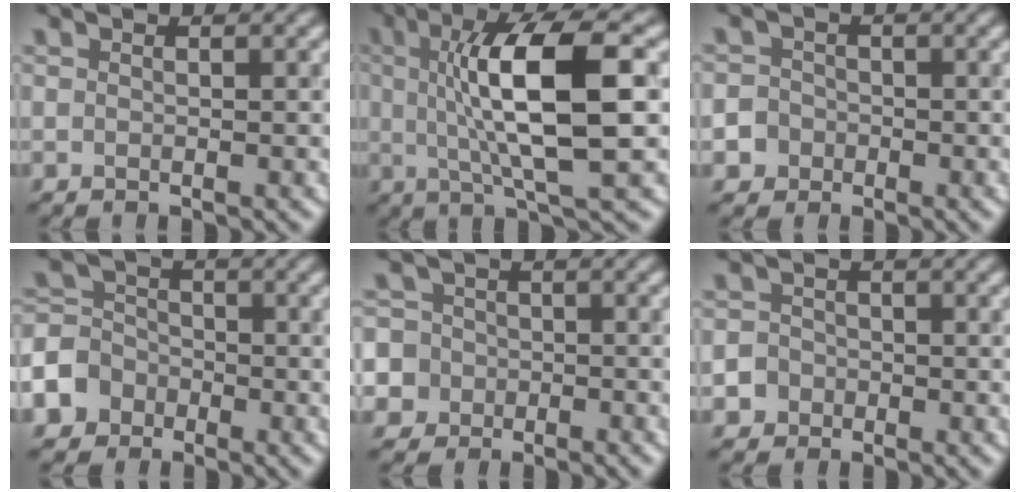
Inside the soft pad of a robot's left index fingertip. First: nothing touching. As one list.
[{"total": 9.9, "force": [1.1, 2.5, 9.5], "torque": [-0.150, 0.003, 0.022]}, {"total": 4.3, "force": [-1.8, 3.9, 0.8], "torque": [0.006, 0.001, -0.052]}, {"total": 7.1, "force": [-3.7, 5.9, 1.5], "torque": [-0.030, -0.010, -0.091]}, {"total": 7.6, "force": [-2.7, 6.9, 1.7], "torque": [-0.047, 0.000, -0.083]}, {"total": 3.7, "force": [-1.6, 3.2, 0.7], "torque": [0.013, 0.002, -0.044]}]